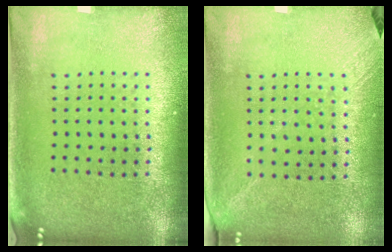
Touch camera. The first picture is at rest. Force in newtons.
{"total": 1.3, "press": 1.0, "slide": 0.9}